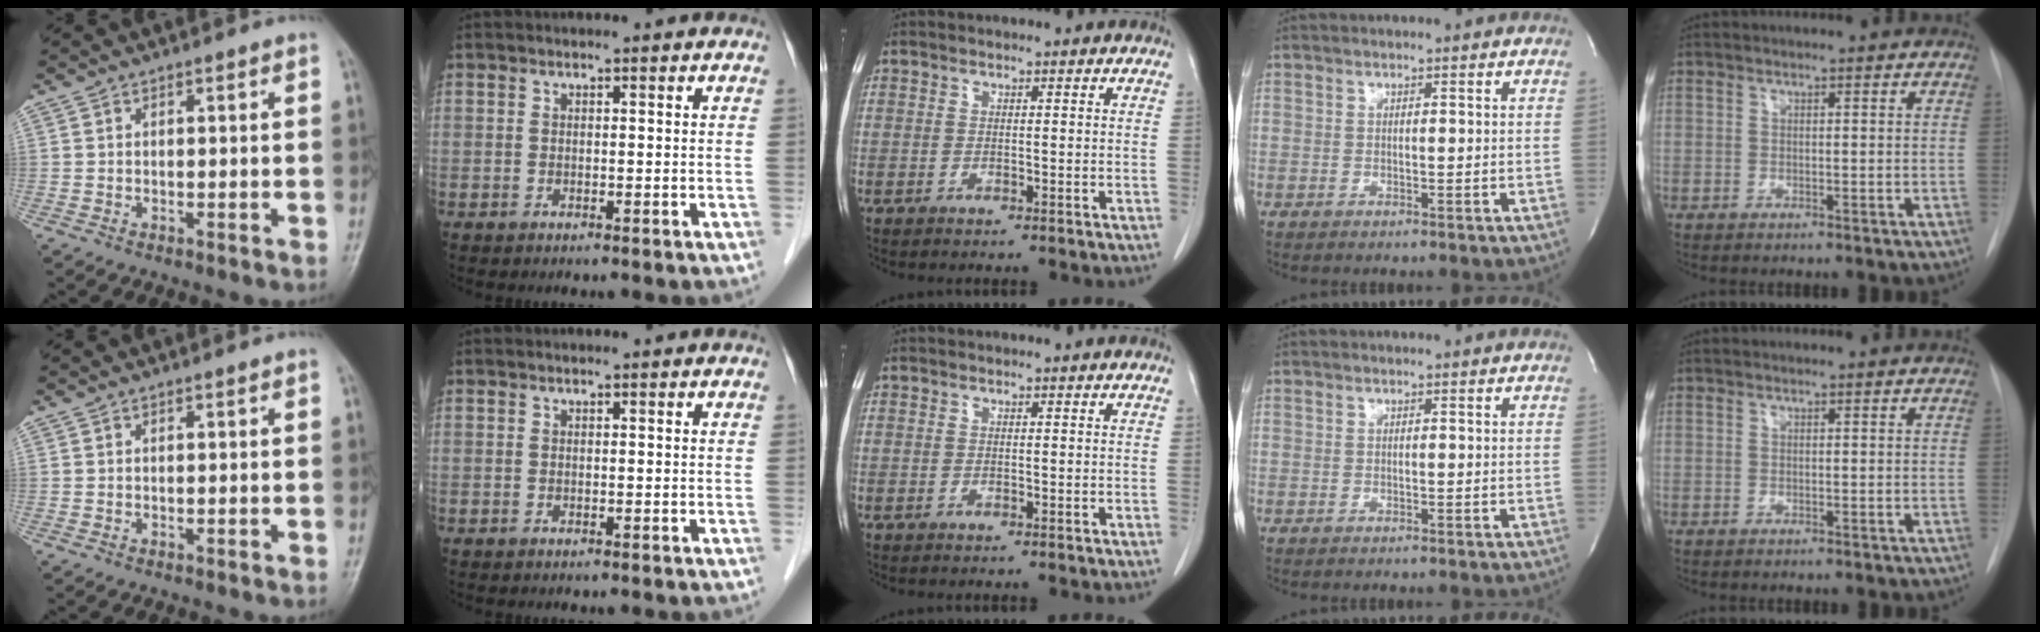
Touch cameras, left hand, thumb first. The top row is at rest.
{}